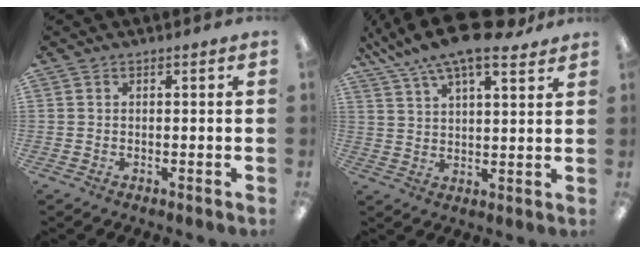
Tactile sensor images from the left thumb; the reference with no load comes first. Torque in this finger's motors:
{"motor_torque": [1.49, -0.61, 1.44, -1.33, 0.14]}